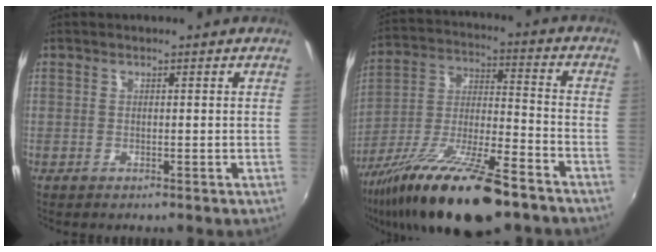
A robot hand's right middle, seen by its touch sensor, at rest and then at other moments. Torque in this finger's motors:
{"motor_torque": [1.15, -0.99, 0.54, 0.21]}